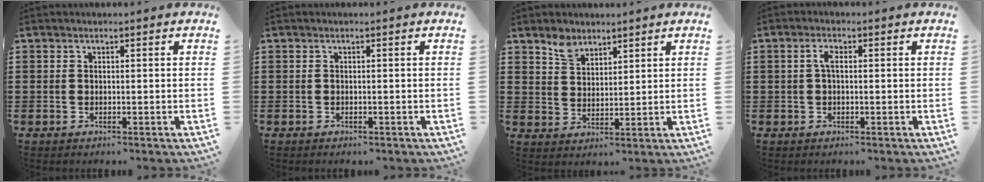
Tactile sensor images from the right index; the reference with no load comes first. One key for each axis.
{"total": 0.0}
{"total": 4.0, "fx": 3.2, "fy": 2.1, "fz": 1.1, "tx": -0.032, "ty": 0.006, "tz": 0.063}
{"total": 2.2, "fx": 0.2, "fy": 0.8, "fz": 2.1, "tx": -0.041, "ty": 0.005, "tz": 0.001}